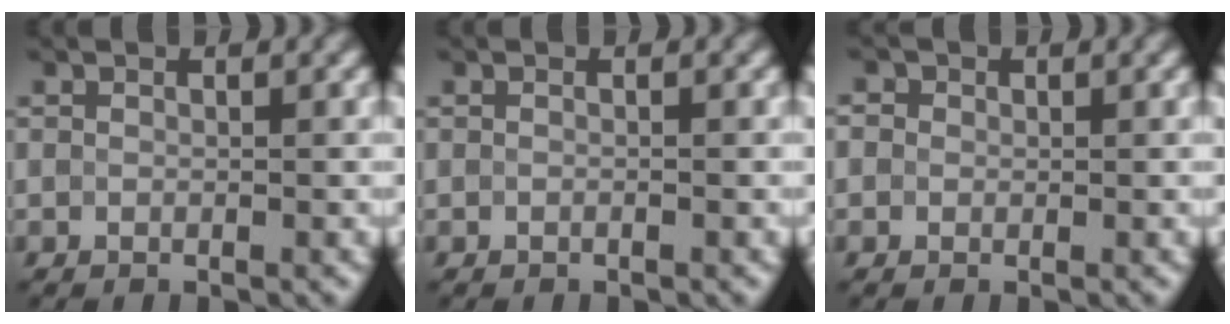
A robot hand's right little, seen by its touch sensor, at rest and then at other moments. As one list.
[{"total": 0.0}, {"total": 1.3, "force": [0.5, 1.1, 0.3], "torque": [0.001, 0.009, -0.006]}]